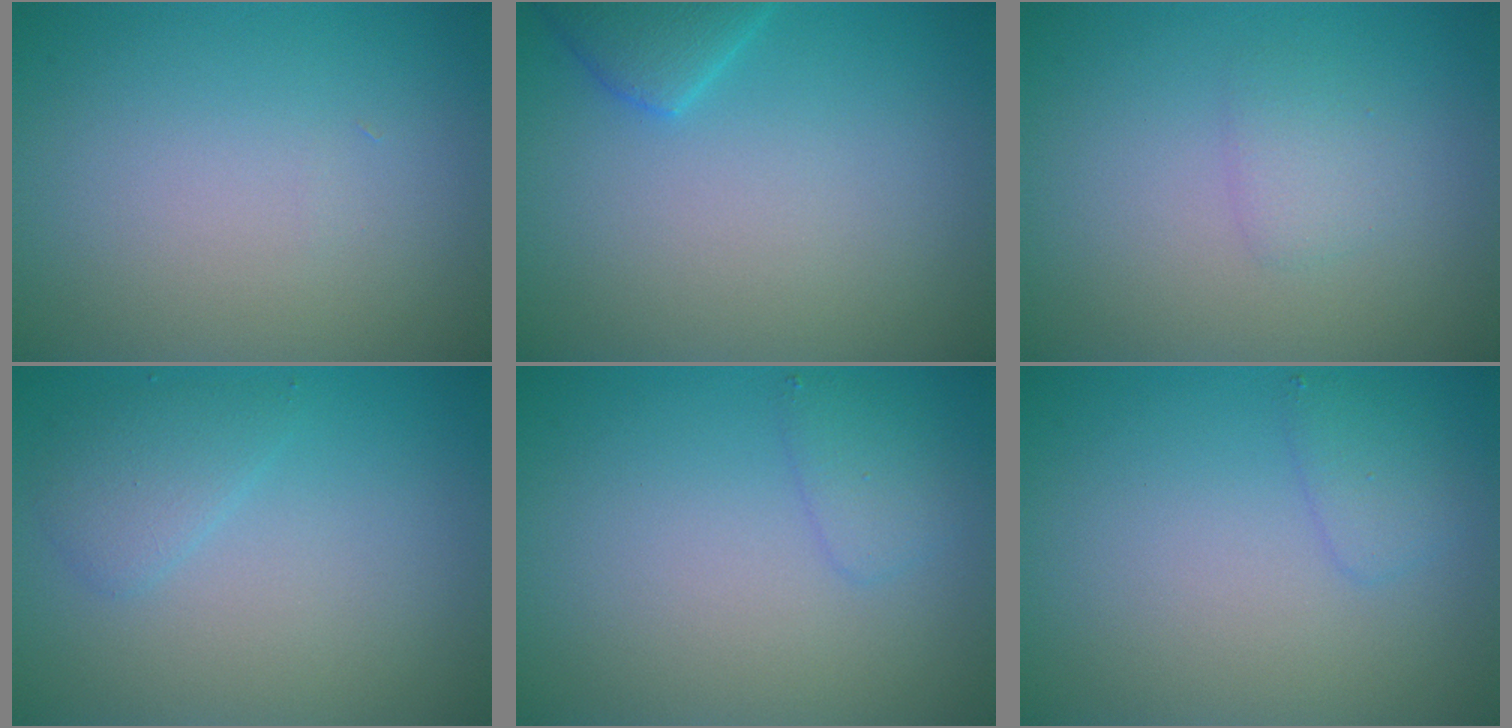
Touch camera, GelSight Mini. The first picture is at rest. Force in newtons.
{"total": 2.3, "press": 2.3, "slide": 0.2}
{"total": 1.3, "press": 1.3, "slide": 0.0}
{"total": 1.8, "press": 1.8, "slide": 0.1}
{"total": 1.4, "press": 1.4, "slide": 0.1}
{"total": 1.4, "press": 1.4, "slide": 0.1}